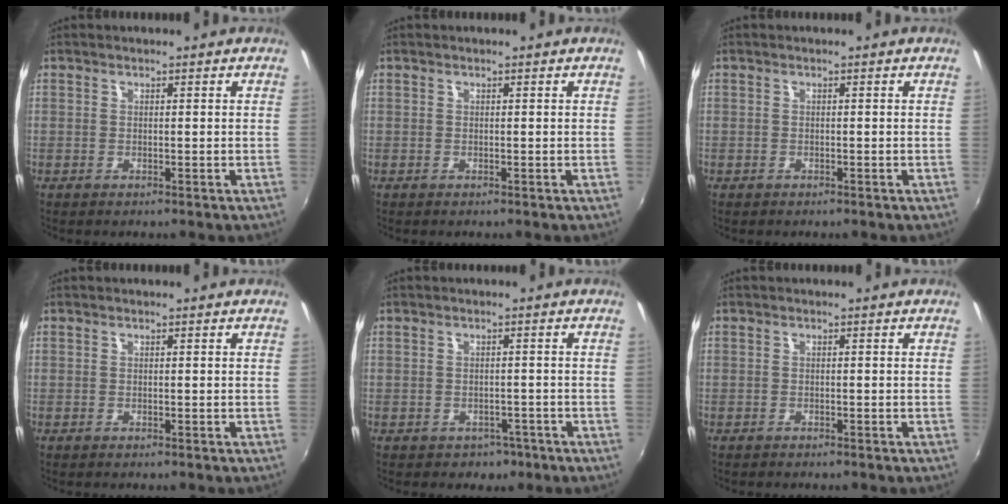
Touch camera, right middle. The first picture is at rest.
{"total": 0.0}
{"total": 0.6, "force": [-0.5, 0.4, 0.0], "torque": [-0.003, -0.002, -0.008]}
{"total": 0.0}
{"total": 3.6, "force": [-2.0, 2.8, 0.8], "torque": [-0.025, -0.001, -0.021]}
{"total": 0.8, "force": [-0.7, 0.3, 0.1], "torque": [-0.007, -0.002, -0.012]}